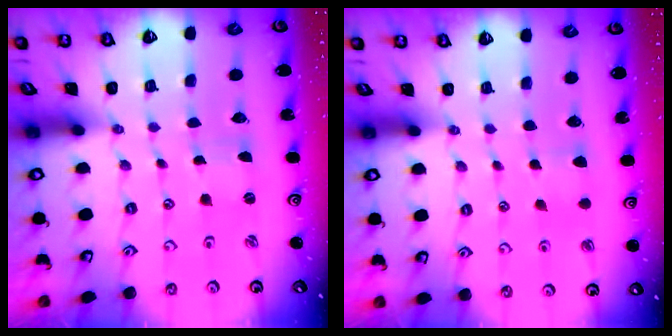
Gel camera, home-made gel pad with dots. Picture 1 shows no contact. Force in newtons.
{"total": 3.7, "press": 3.6, "slide": 0.4}